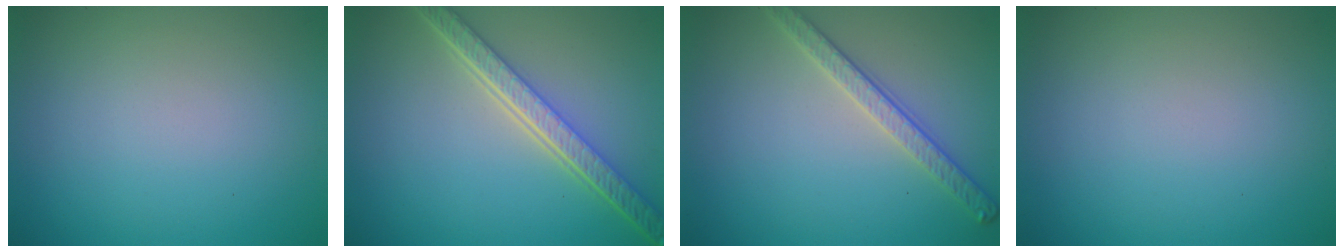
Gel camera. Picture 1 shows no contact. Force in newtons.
{"total": 5.4, "press": 4.1, "slide": 3.5}
{"total": 2.8, "press": 2.7, "slide": 0.8}
{"total": 0.0}